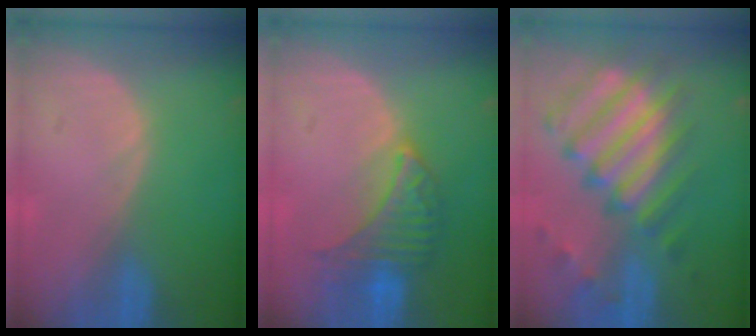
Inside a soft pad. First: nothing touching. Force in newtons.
{"total": 6.5, "press": 6.5, "slide": 0.6}
{"total": 11.9, "press": 10.3, "slide": 5.9}